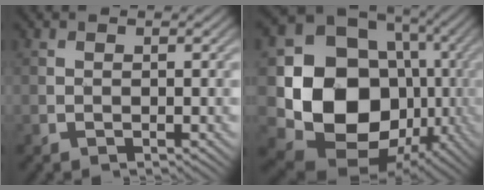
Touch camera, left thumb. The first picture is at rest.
{"total": 16.8, "force": [-1.4, 13.7, 9.5], "torque": [-0.184, -0.052, -0.014]}